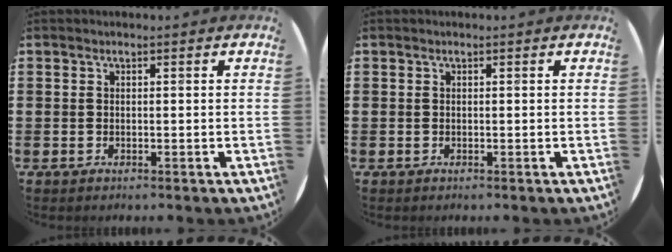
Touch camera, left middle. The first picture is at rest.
{"total": 0.0}